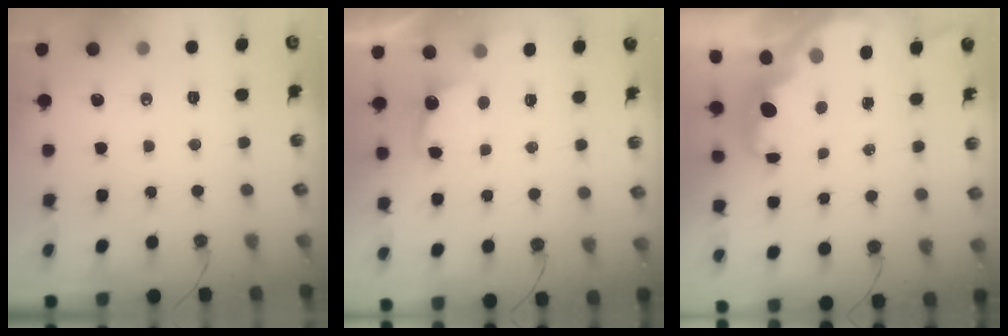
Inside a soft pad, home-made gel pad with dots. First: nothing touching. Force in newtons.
{"total": 2.9, "press": 2.7, "slide": 1.0}
{"total": 2.4, "press": 2.3, "slide": 0.7}